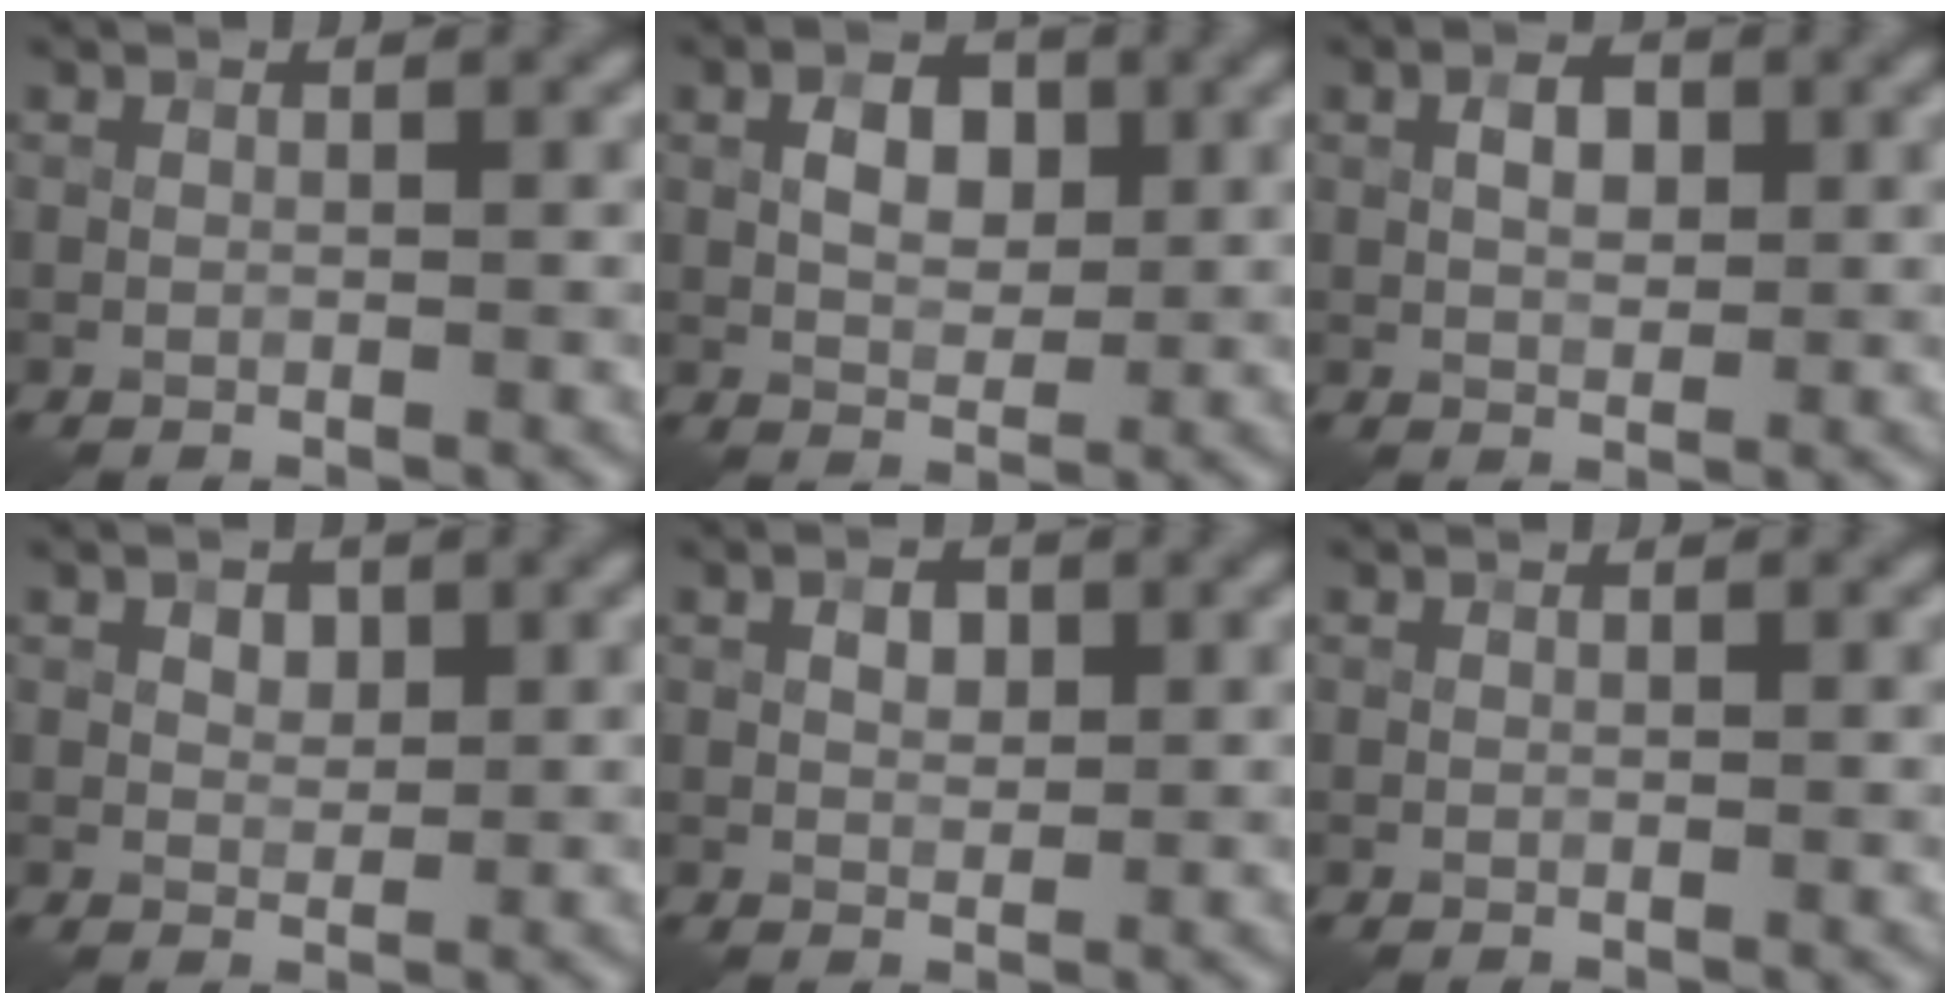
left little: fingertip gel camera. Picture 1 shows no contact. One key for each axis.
{"total": 3.6, "fx": 0.7, "fy": 2.3, "fz": 2.6, "tx": -0.046, "ty": 0.003, "tz": 0.011}
{"total": 2.4, "fx": 0.5, "fy": 1.4, "fz": 1.9, "tx": -0.032, "ty": 0.003, "tz": 0.006}
{"total": 1.7, "fx": 0.8, "fy": 1.1, "fz": 1.0, "tx": -0.015, "ty": 0.001, "tz": 0.013}
{"total": 1.7, "fx": 0.5, "fy": 1.2, "fz": 1.2, "tx": -0.019, "ty": 0.001, "tz": 0.007}
{"total": 0.0}